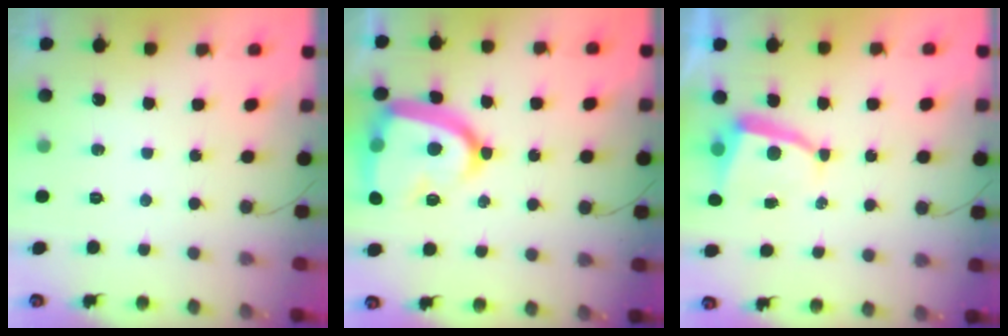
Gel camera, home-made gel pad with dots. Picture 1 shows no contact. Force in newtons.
{"total": 19.6, "press": 19.5, "slide": 1.7}
{"total": 5.2, "press": 5.1, "slide": 0.6}